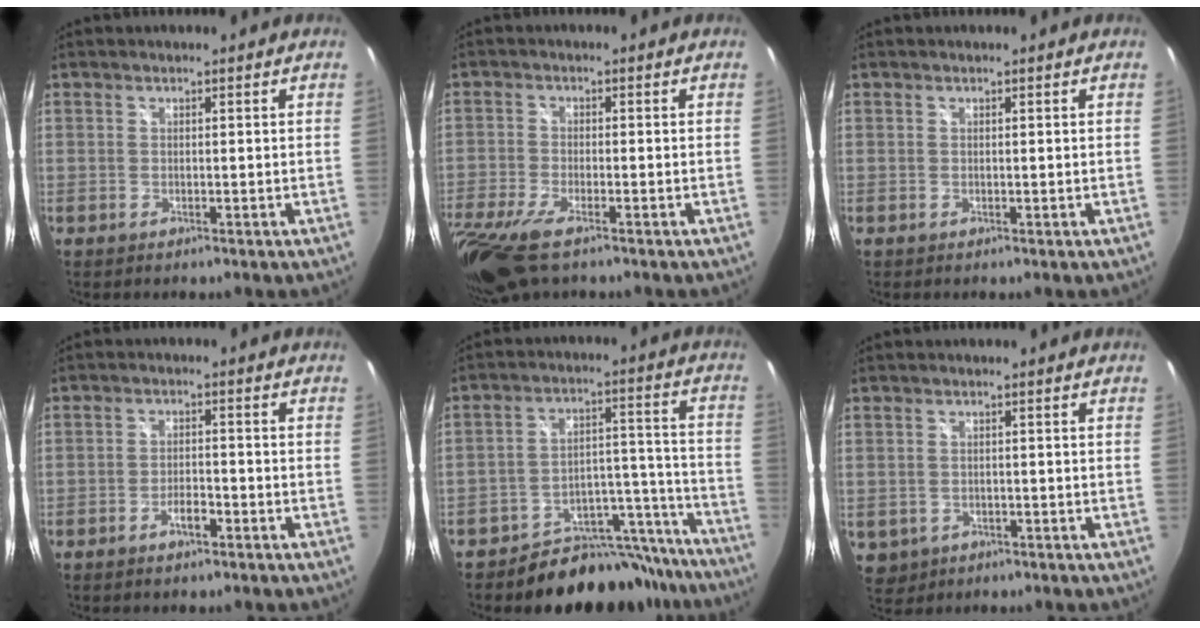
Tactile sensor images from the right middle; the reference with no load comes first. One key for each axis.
{"total": 13.1, "fx": -8.7, "fy": 4.5, "fz": 8.7, "tx": -0.211, "ty": -0.058, "tz": -0.162}
{"total": 0.0}
{"total": 3.3, "fx": -2.4, "fy": 1.2, "fz": 2.0, "tx": -0.045, "ty": 0.000, "tz": -0.041}
{"total": 19.1, "fx": -17.1, "fy": 7.9, "fz": 3.3, "tx": -0.034, "ty": 0.073, "tz": -0.231}
{"total": 4.7, "fx": -1.4, "fy": 4.1, "fz": 1.8, "tx": -0.049, "ty": -0.008, "tz": -0.009}